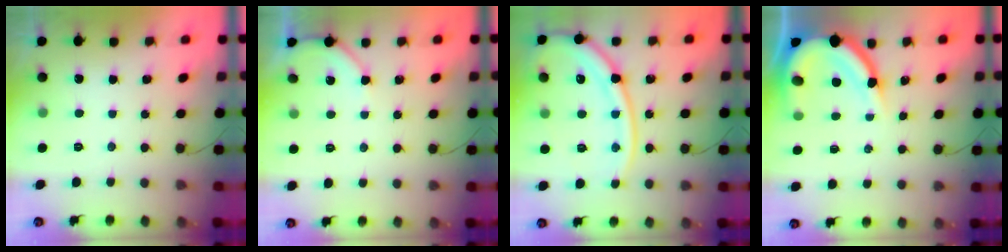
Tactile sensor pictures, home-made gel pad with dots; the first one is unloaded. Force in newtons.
{"total": 5.9, "press": 5.9, "slide": 0.7}
{"total": 17.2, "press": 17.0, "slide": 2.0}
{"total": 13.6, "press": 13.5, "slide": 1.8}